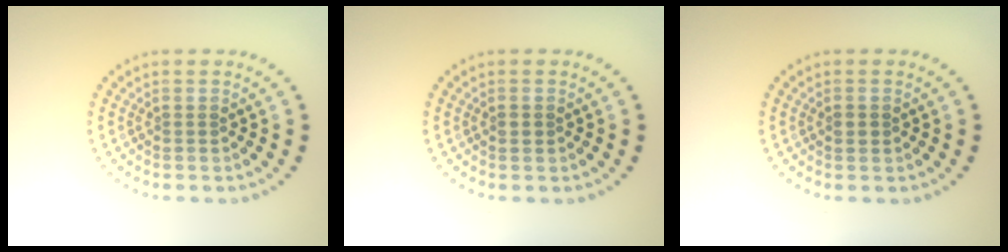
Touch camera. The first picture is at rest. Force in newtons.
{"total": 1.0, "press": 1.0, "slide": 0.1}
{"total": 1.0, "press": 1.0, "slide": 0.1}